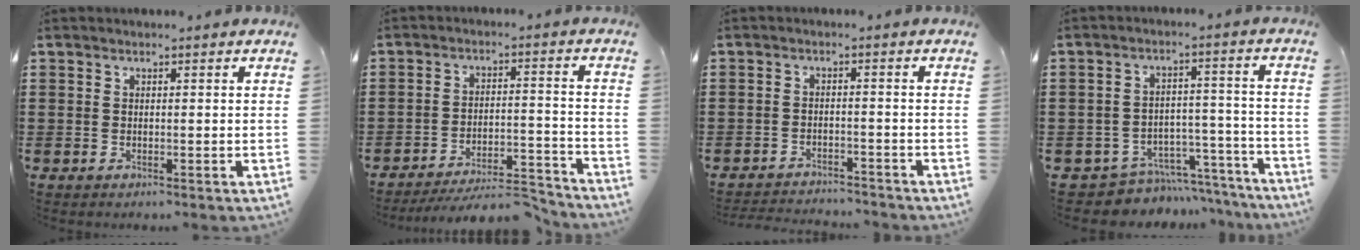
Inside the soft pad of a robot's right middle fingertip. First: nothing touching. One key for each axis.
{"total": 6.7, "fx": -6.0, "fy": 0.6, "fz": 3.0, "tx": -0.052, "ty": 0.002, "tz": -0.116}
{"total": 2.2, "fx": -2.2, "fy": 0.1, "fz": 0.1, "tx": -0.006, "ty": 0.000, "tz": -0.047}
{"total": 5.6, "fx": -5.3, "fy": 1.6, "fz": 0.8, "tx": -0.011, "ty": 0.023, "tz": -0.103}